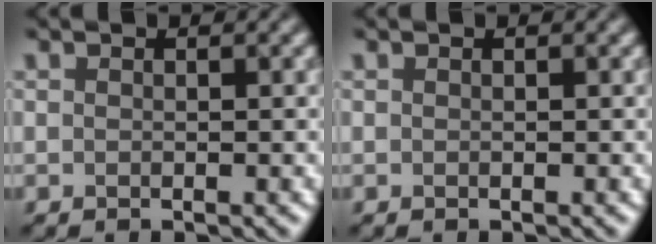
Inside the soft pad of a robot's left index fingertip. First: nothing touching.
{"total": 0.0}